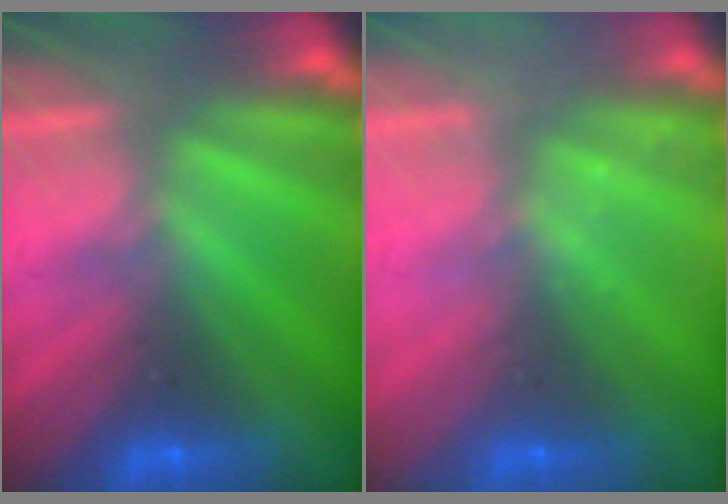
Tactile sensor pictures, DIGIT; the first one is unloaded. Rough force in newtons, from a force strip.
{"total": 2.2}